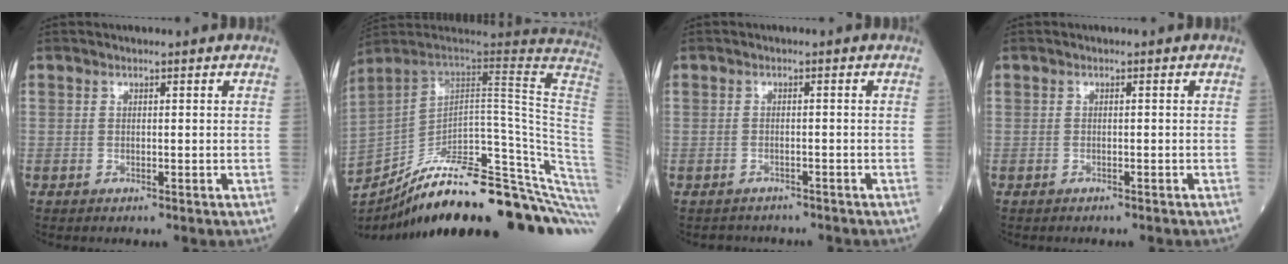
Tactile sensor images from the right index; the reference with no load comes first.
{"total": 37.0, "force": [-27.7, 4.7, 24.1], "torque": [-0.269, -0.039, -0.386]}
{"total": 4.6, "force": [-4.2, 1.9, 0.7], "torque": [-0.016, 0.005, -0.054]}
{"total": 2.1, "force": [-1.7, 0.7, 1.0], "torque": [-0.024, -0.005, -0.016]}